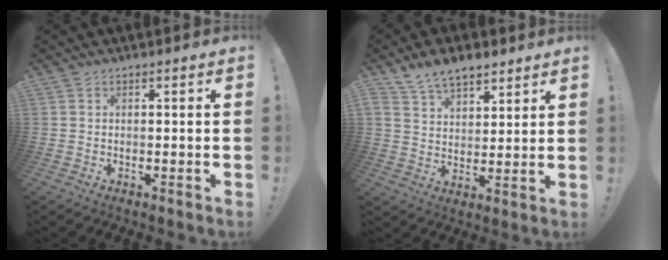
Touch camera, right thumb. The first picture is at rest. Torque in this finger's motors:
{"motor_torque": [1.37, 1.38, 0.07, 0.06, 0.12]}